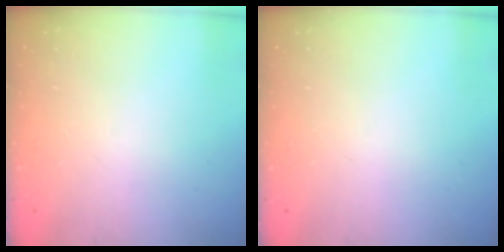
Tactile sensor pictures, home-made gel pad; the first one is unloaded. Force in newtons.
{"total": 0.0}